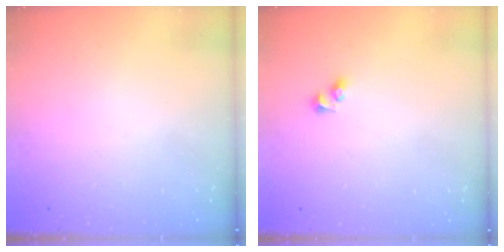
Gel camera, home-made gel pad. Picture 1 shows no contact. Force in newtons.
{"total": 2.7, "press": 2.5, "slide": 1.2}